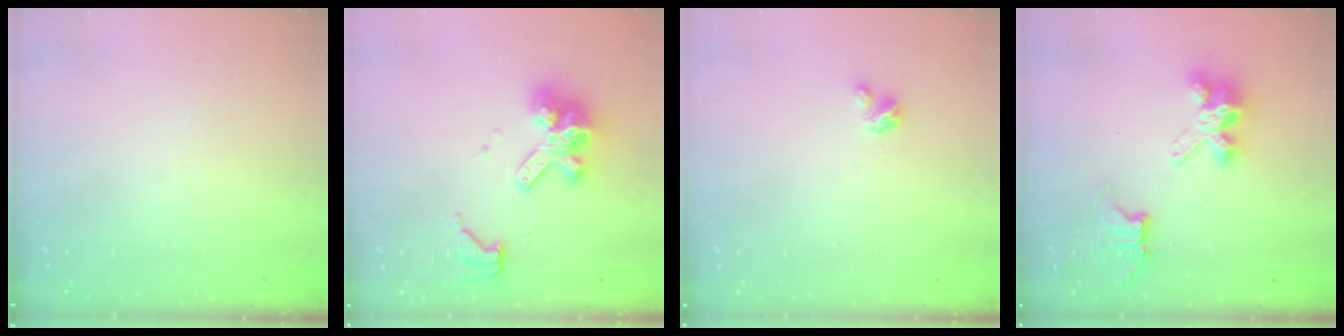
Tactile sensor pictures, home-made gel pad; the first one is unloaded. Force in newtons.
{"total": 12.3, "press": 12.2, "slide": 1.4}
{"total": 2.9, "press": 2.9, "slide": 0.3}
{"total": 8.2, "press": 8.2, "slide": 0.7}